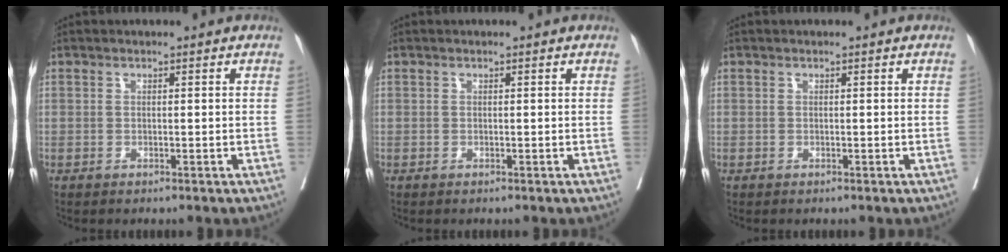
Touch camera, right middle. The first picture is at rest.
{"total": 0.0}
{"total": 0.0}